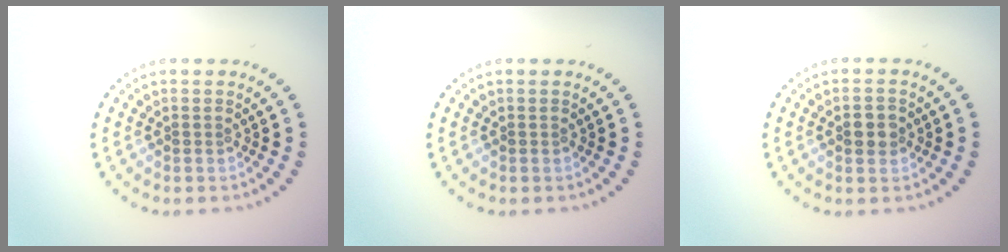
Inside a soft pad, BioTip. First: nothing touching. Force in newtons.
{"total": 0.0}
{"total": 2.0, "press": 2.0, "slide": 0.1}